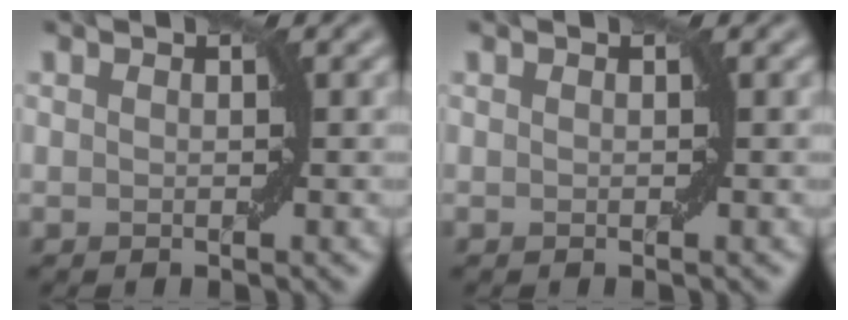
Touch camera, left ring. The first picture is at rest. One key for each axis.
{"total": 0.0}